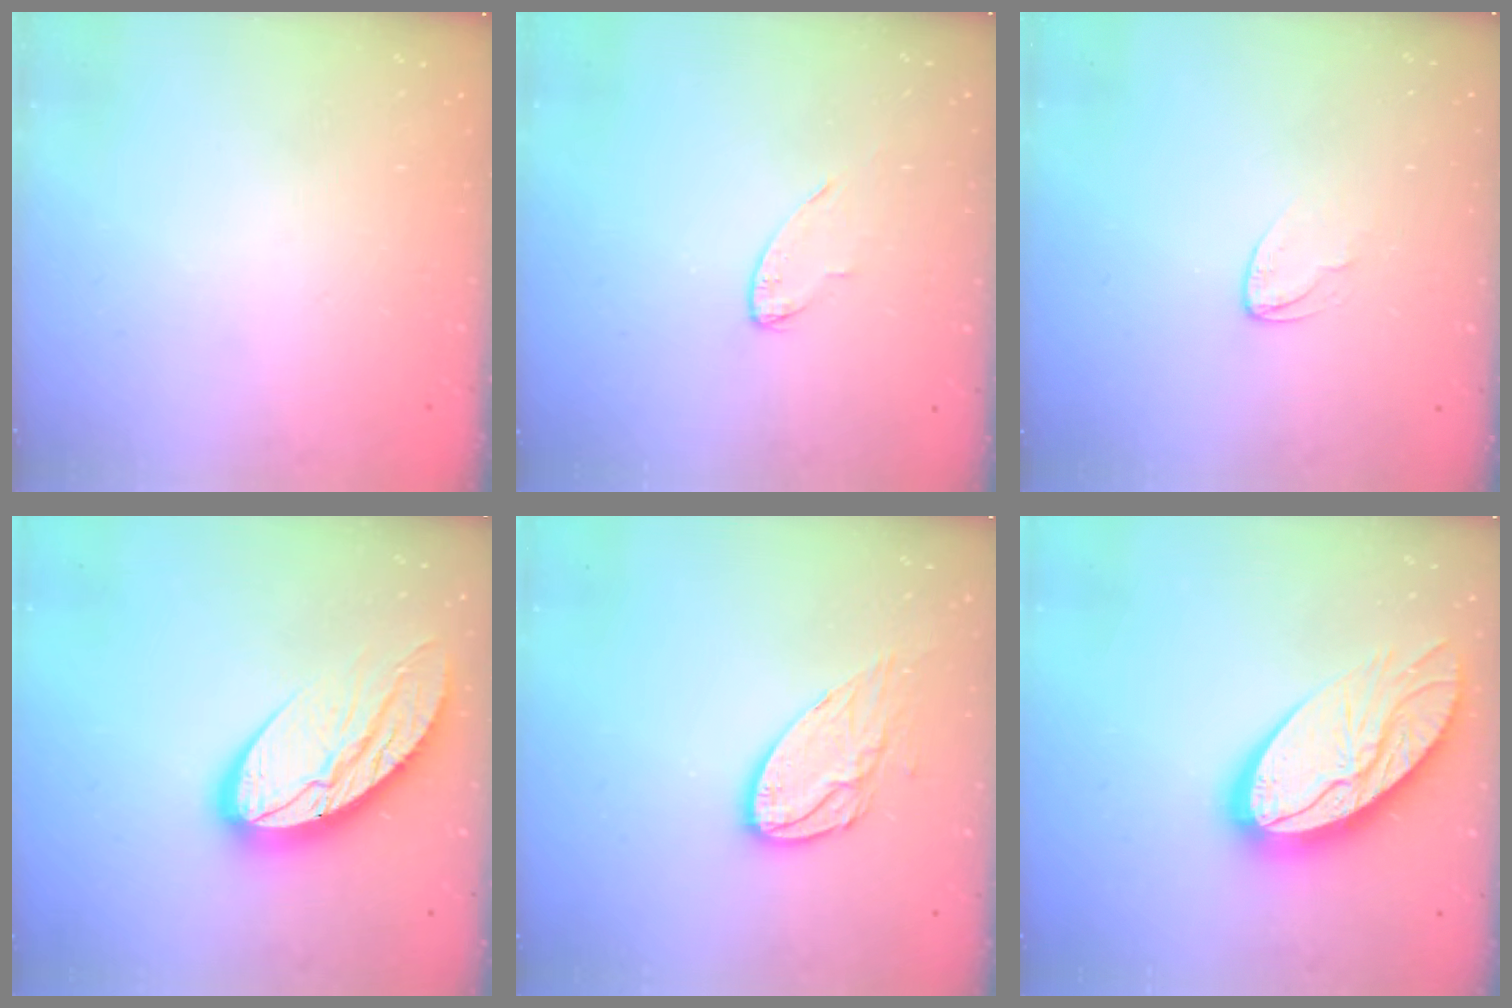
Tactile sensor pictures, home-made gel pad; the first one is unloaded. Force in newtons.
{"total": 3.6, "press": 3.6, "slide": 0.4}
{"total": 2.9, "press": 2.9, "slide": 0.2}
{"total": 14.1, "press": 14.1, "slide": 1.0}
{"total": 11.0, "press": 10.9, "slide": 0.9}
{"total": 17.7, "press": 17.7, "slide": 1.6}